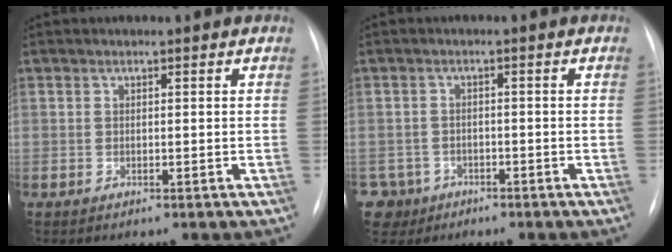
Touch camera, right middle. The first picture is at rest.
{"total": 5.0, "force": [-2.9, 4.0, -0.4], "torque": [0.006, 0.008, -0.047]}